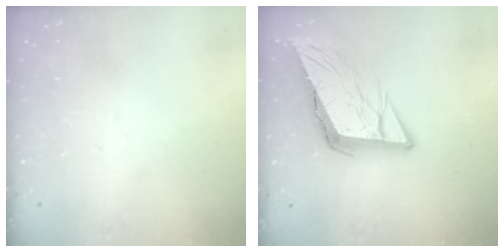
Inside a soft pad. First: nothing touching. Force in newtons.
{"total": 10.6, "press": 10.2, "slide": 2.8}